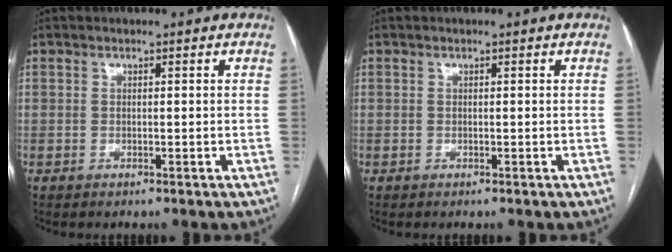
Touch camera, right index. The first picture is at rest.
{"total": 0.0}